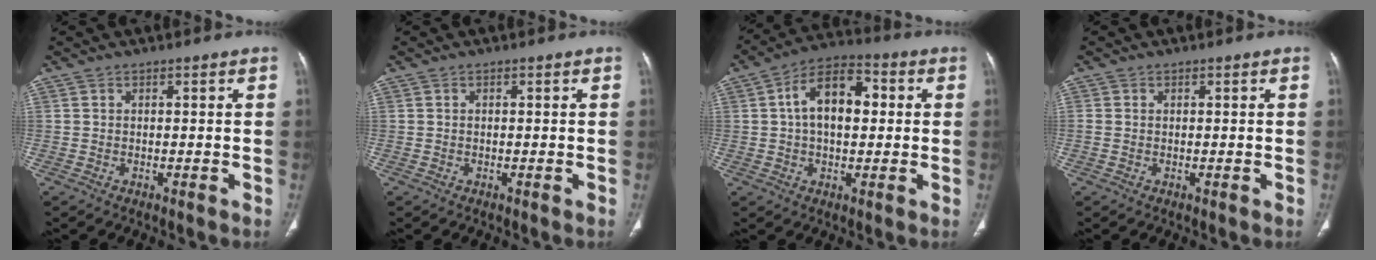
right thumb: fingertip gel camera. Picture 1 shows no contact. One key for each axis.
{"total": 0.0}
{"total": 12.1, "fx": 1.7, "fy": 7.2, "fz": 9.5, "tx": -0.143, "ty": 0.025, "tz": 0.018}
{"total": 0.8, "fx": 0.0, "fy": 0.6, "fz": 0.5, "tx": -0.014, "ty": 0.000, "tz": 0.002}